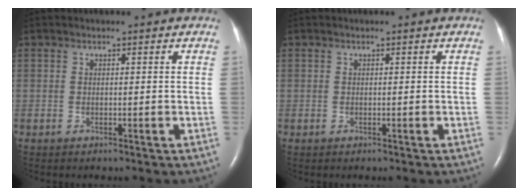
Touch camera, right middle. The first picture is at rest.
{"total": 0.0}